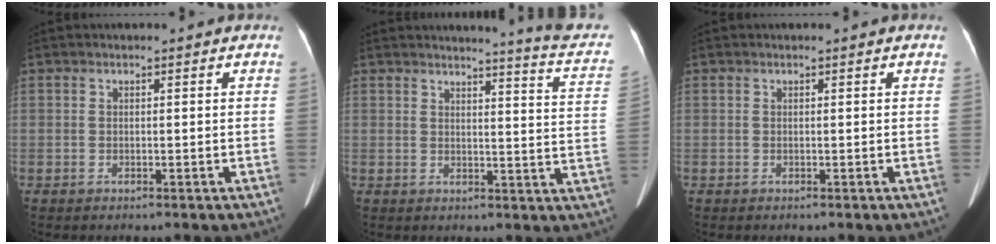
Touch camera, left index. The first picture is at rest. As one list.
[{"total": 11.0, "force": [10.2, -0.4, 4.0], "torque": [-0.042, -0.063, 0.090]}, {"total": 0.0}]